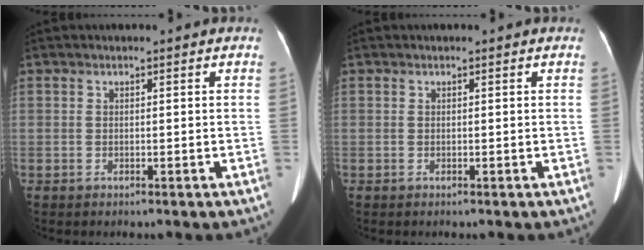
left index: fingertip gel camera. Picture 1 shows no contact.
{"total": 0.0}